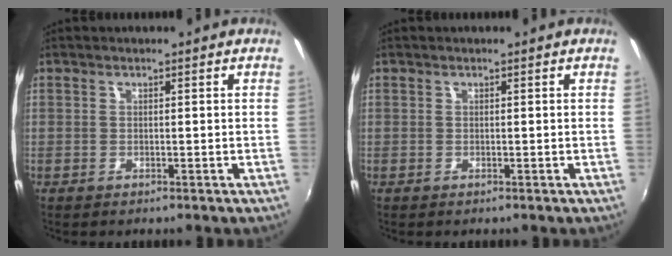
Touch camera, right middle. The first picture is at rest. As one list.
[{"total": 0.0}]